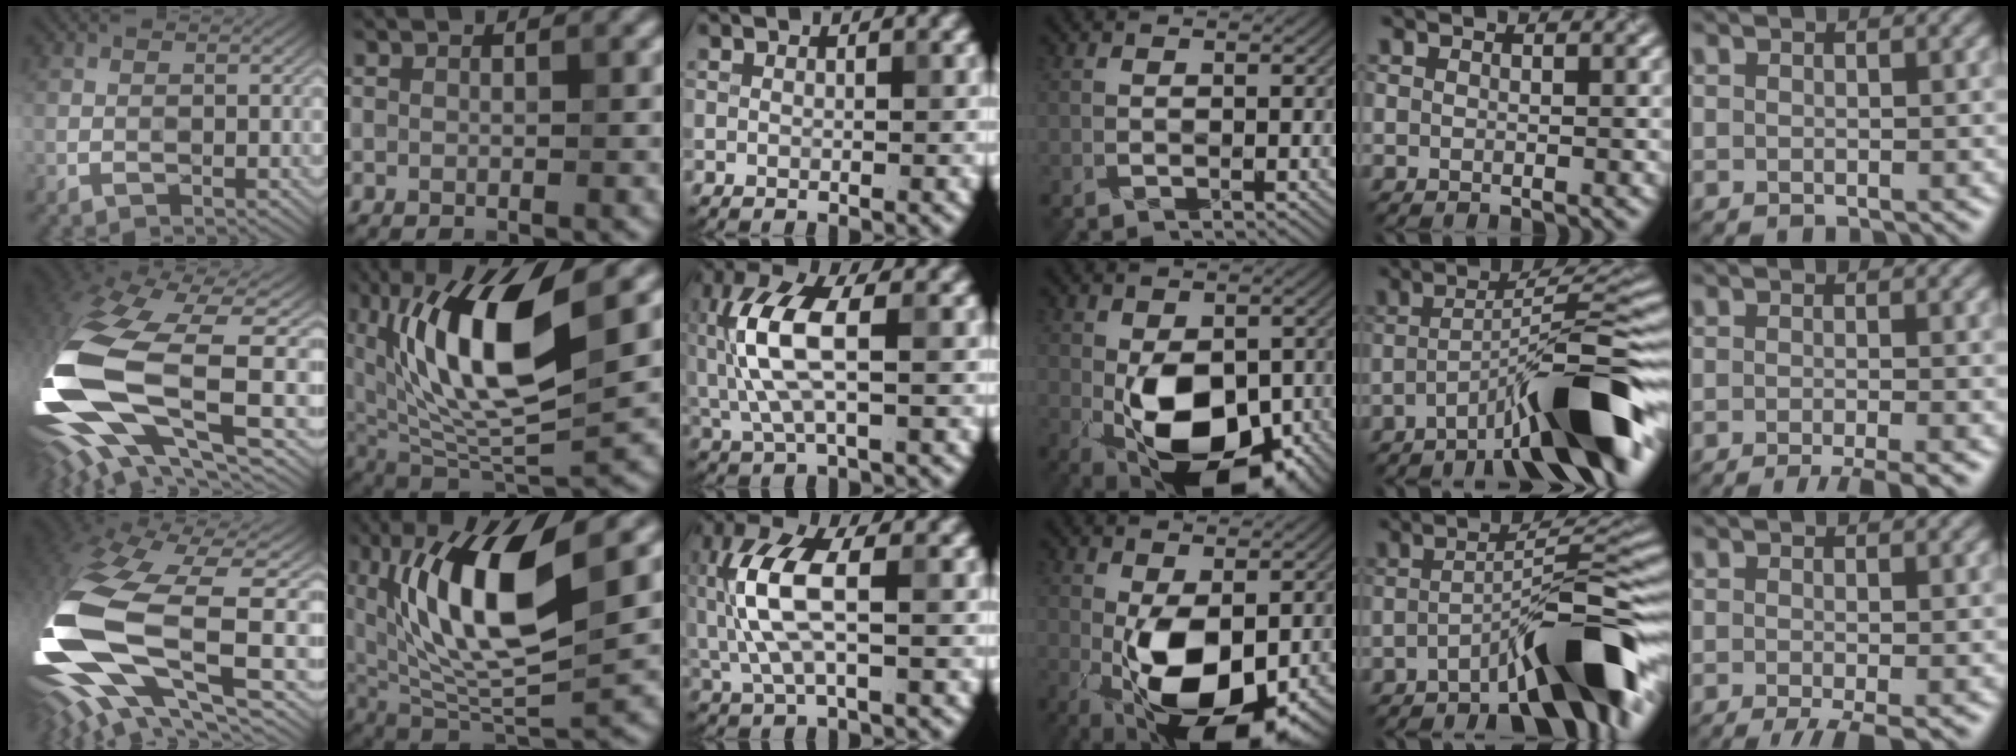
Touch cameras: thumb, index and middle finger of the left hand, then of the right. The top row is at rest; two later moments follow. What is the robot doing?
{"motion": "wrap", "object": "ethernet cable"}